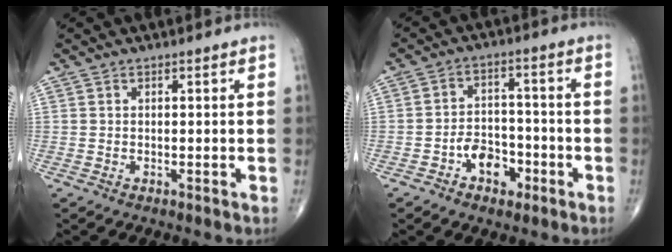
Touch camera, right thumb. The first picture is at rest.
{"total": 7.3, "force": [-3.4, 4.8, 4.3], "torque": [-0.042, 0.034, -0.057]}